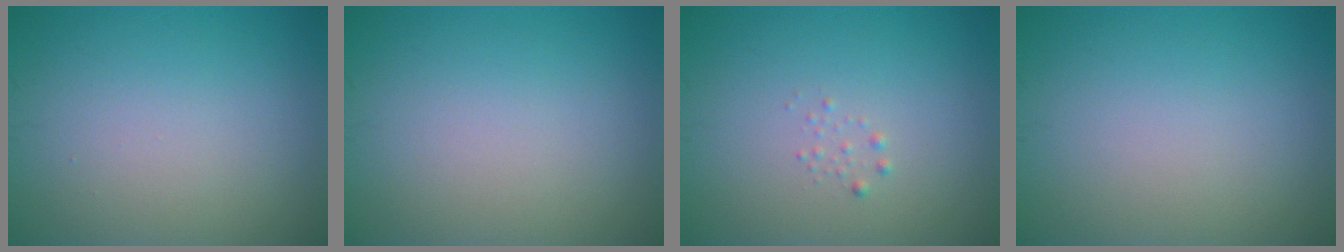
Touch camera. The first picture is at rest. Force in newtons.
{"total": 0.0}
{"total": 0.6, "press": 0.6, "slide": 0.0}
{"total": 0.0}